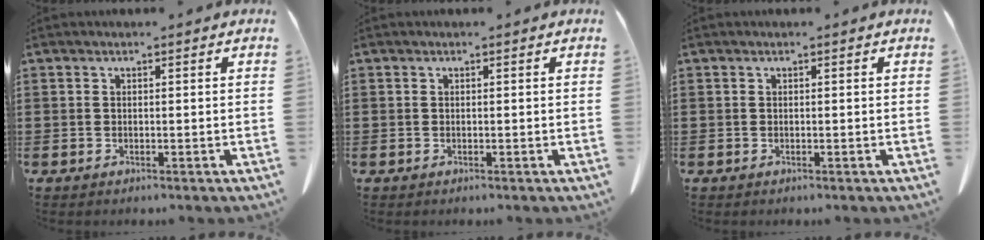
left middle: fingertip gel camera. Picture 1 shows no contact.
{"total": 0.0}
{"total": 0.0}